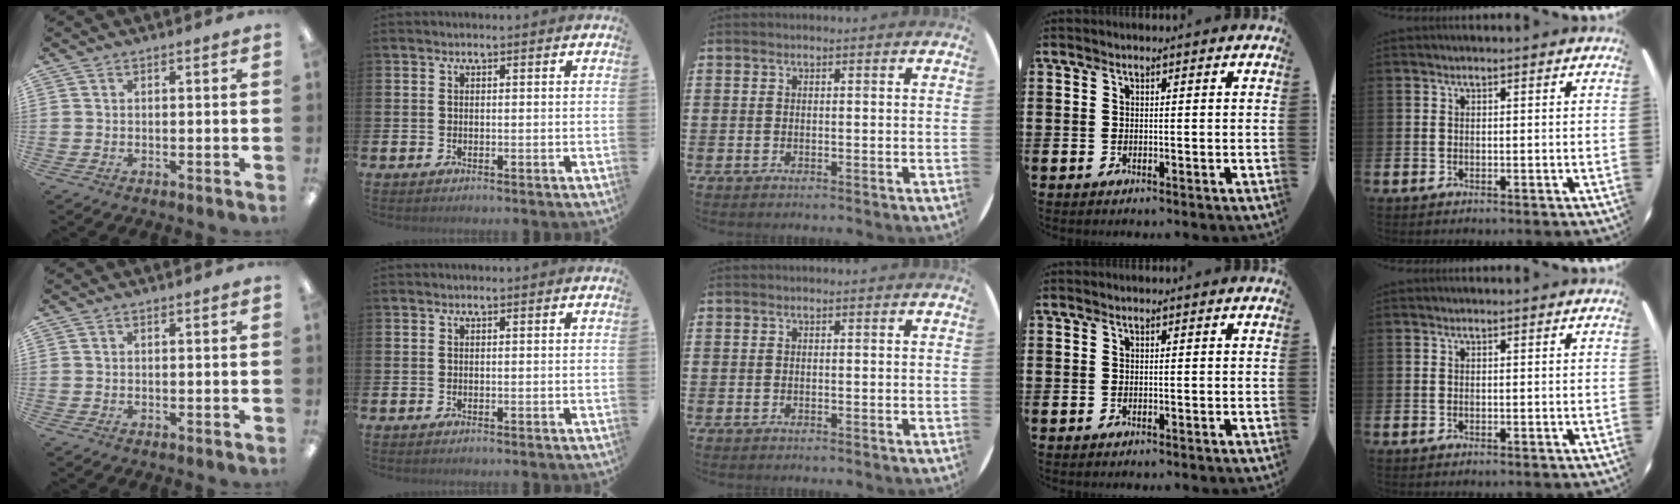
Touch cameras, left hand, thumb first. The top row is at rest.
{}